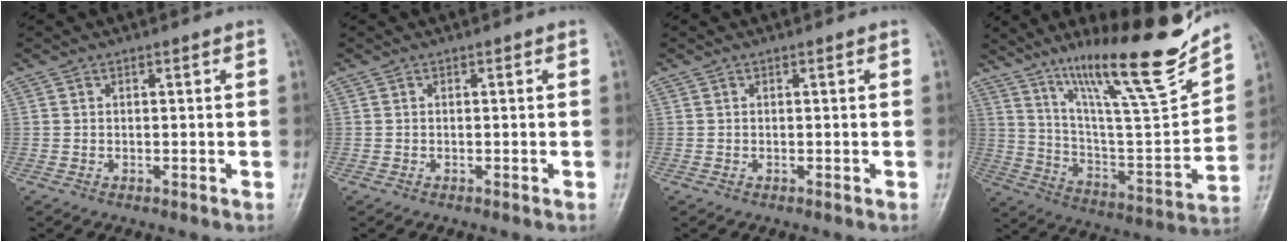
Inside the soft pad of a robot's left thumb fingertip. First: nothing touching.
{"total": 0.0}
{"total": 0.0}
{"total": 22.9, "force": [16.8, 2.9, 15.4], "torque": [-0.214, -0.088, 0.289]}